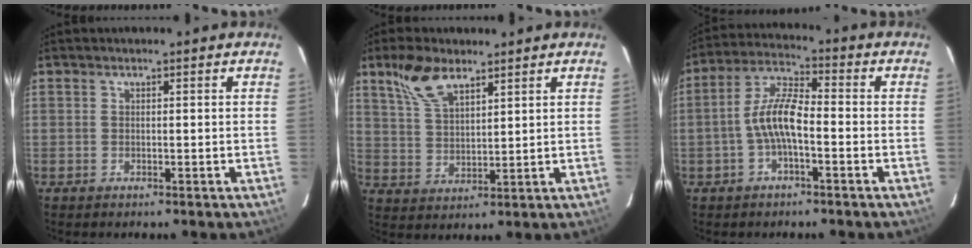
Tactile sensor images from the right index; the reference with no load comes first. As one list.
[{"total": 8.5, "force": [5.7, 3.8, 5.1], "torque": [-0.100, 0.016, 0.117]}, {"total": 7.8, "force": [-2.2, 2.4, 7.1], "torque": [-0.154, 0.016, -0.044]}]